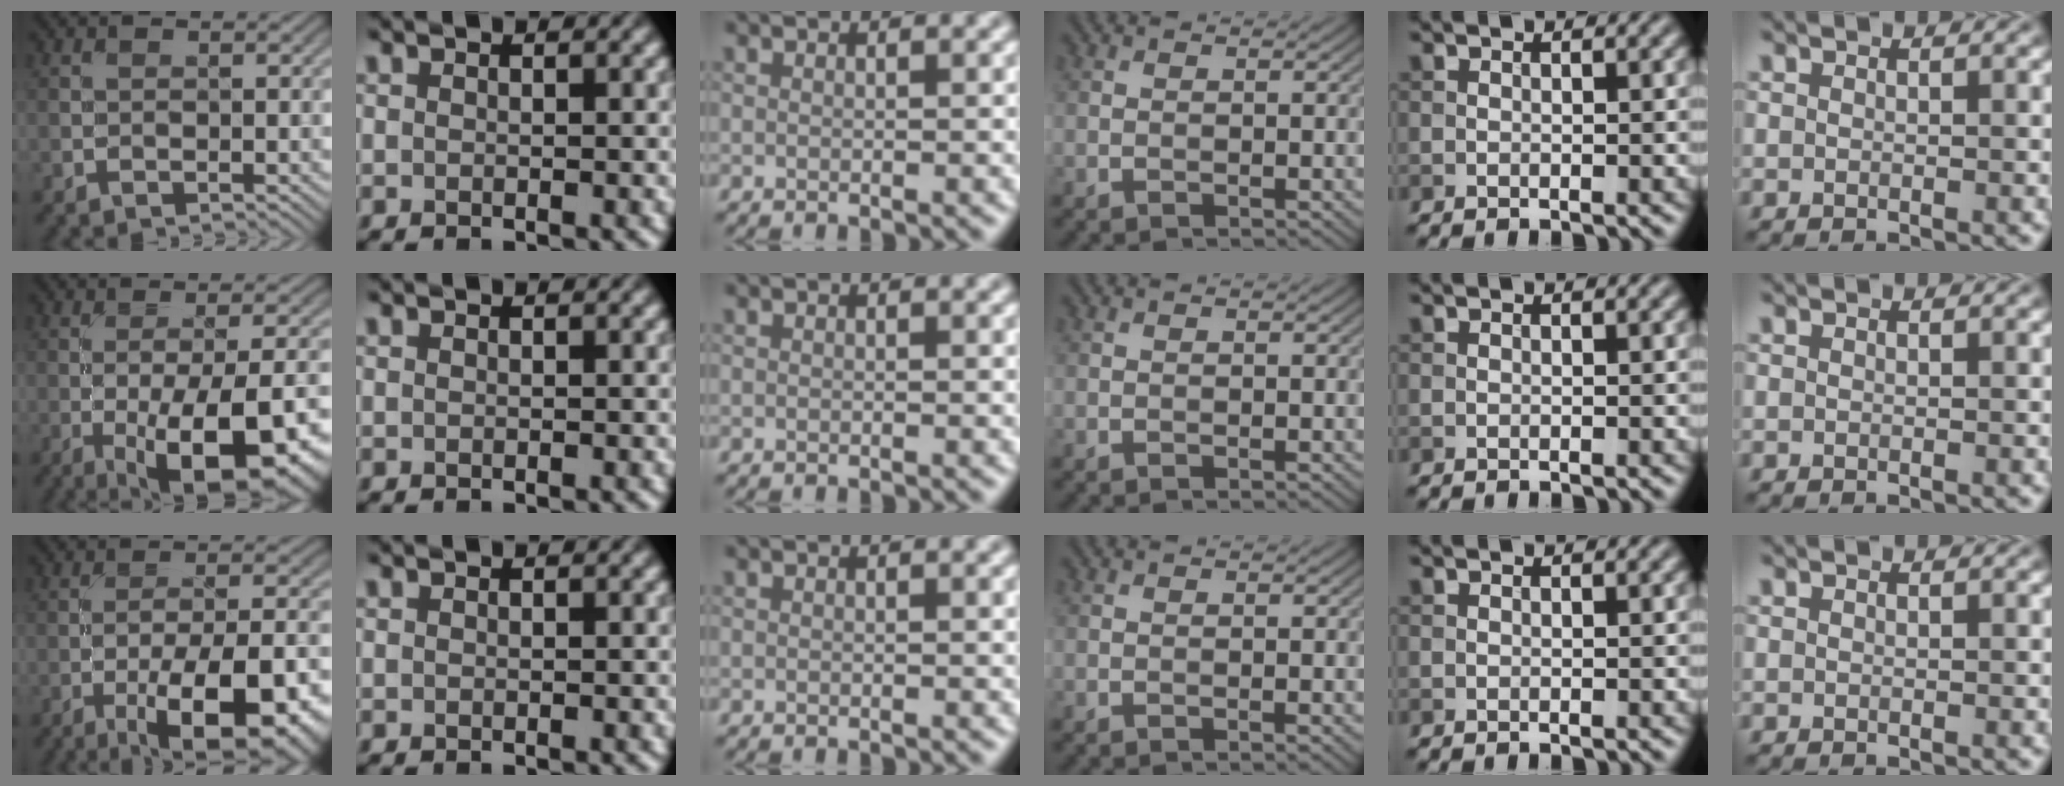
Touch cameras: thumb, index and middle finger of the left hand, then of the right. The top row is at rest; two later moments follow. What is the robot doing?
{"motion": "screw", "object": "medicine bottle"}